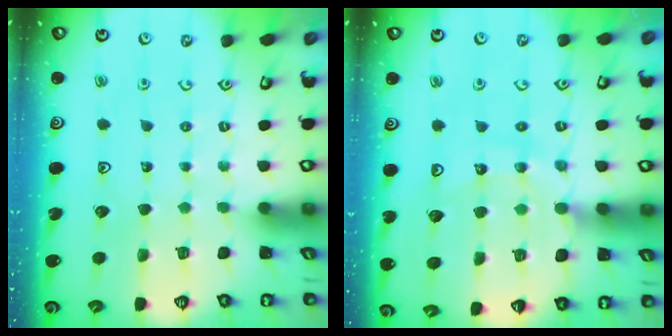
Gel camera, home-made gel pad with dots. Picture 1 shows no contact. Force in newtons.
{"total": 12.7, "press": 12.6, "slide": 1.6}